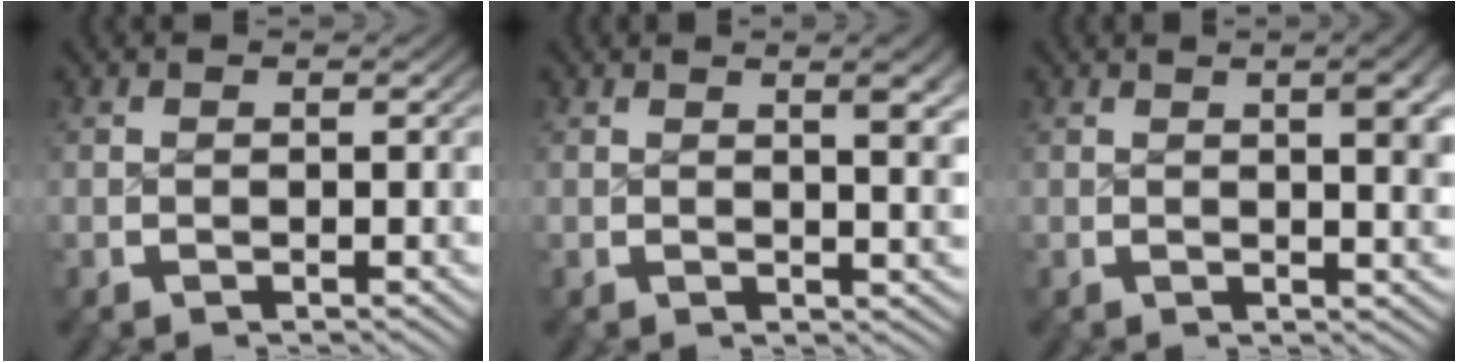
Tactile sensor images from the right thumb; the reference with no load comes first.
{"total": 3.0, "force": [1.0, 0.7, 2.7], "torque": [-0.031, -0.003, 0.017]}
{"total": 4.0, "force": [1.1, 1.2, 3.7], "torque": [-0.037, 0.001, 0.018]}